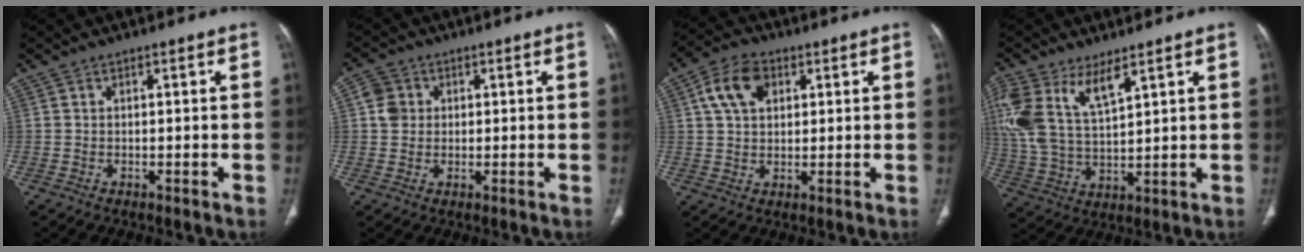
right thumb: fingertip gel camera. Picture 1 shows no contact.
{"total": 4.2, "force": [0.9, 3.8, 1.6], "torque": [-0.017, 0.005, 0.013]}
{"total": 8.4, "force": [3.0, 5.6, 5.5], "torque": [-0.091, 0.005, 0.048]}
{"total": 14.7, "force": [7.5, 6.5, 10.8], "torque": [-0.244, -0.017, 0.159]}